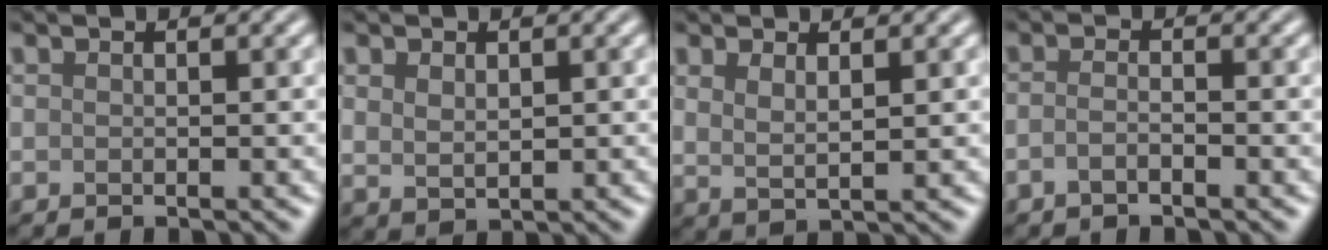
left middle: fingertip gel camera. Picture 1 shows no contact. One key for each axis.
{"total": 1.9, "fx": 0.6, "fy": 1.3, "fz": 1.3, "tx": -0.027, "ty": -0.004, "tz": 0.018}
{"total": 2.1, "fx": 1.2, "fy": 0.7, "fz": 1.7, "tx": -0.033, "ty": -0.008, "tz": 0.026}
{"total": 1.4, "fx": -0.9, "fy": 0.4, "fz": 1.0, "tx": -0.022, "ty": 0.001, "tz": -0.020}